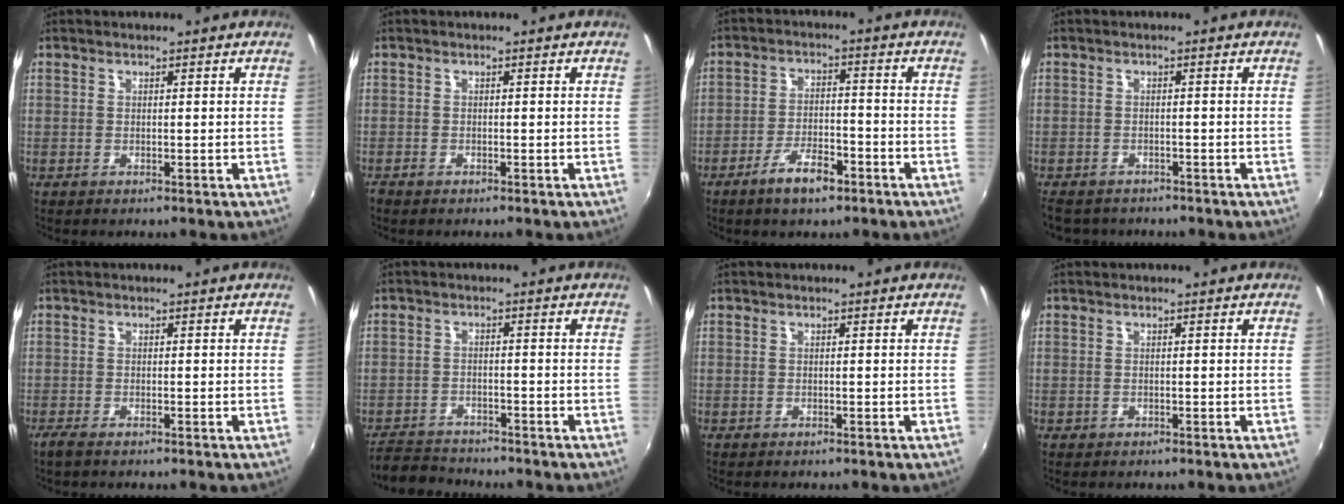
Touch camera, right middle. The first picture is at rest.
{"total": 1.2, "force": [-1.1, 0.5, 0.3], "torque": [-0.009, -0.004, -0.021]}
{"total": 6.9, "force": [-4.5, 2.4, 4.6], "torque": [-0.095, 0.001, -0.075]}
{"total": 5.3, "force": [-4.5, 2.4, 1.4], "torque": [-0.039, -0.013, -0.070]}
{"total": 2.0, "force": [-1.6, 0.4, 1.1], "torque": [-0.025, -0.006, -0.030]}
{"total": 6.2, "force": [-5.9, 1.7, 0.8], "torque": [-0.040, 0.001, -0.104]}
{"total": 0.0}
{"total": 0.6, "force": [-0.3, 0.5, 0.1], "torque": [-0.003, 0.000, -0.003]}